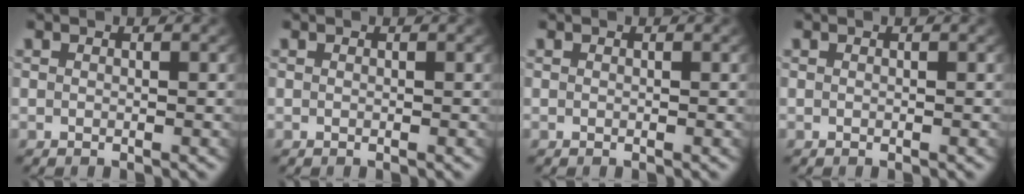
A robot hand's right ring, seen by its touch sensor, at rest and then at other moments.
{"total": 0.0}
{"total": 0.0}
{"total": 0.0}